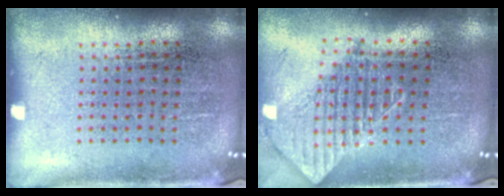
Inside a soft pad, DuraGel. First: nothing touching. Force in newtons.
{"total": 1.9, "press": 1.4, "slide": 1.2}